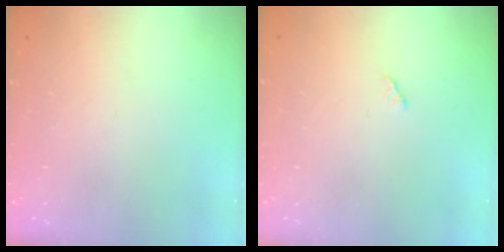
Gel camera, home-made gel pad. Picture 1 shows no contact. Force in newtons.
{"total": 2.1, "press": 2.1, "slide": 0.3}